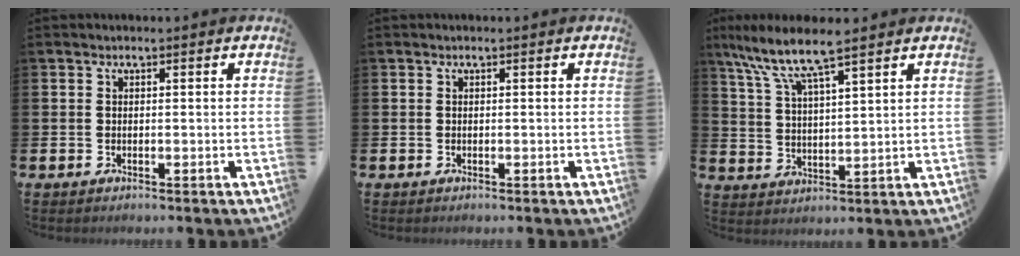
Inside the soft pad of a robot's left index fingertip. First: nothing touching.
{"total": 0.0}
{"total": 7.4, "force": [6.2, 1.0, 3.8], "torque": [-0.099, -0.025, 0.107]}